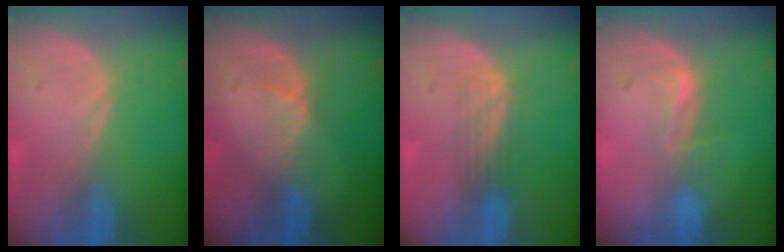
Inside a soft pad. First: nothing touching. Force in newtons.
{"total": 2.7, "press": 2.7, "slide": 0.3}
{"total": 2.9, "press": 2.6, "slide": 1.3}
{"total": 2.7, "press": 2.3, "slide": 1.5}